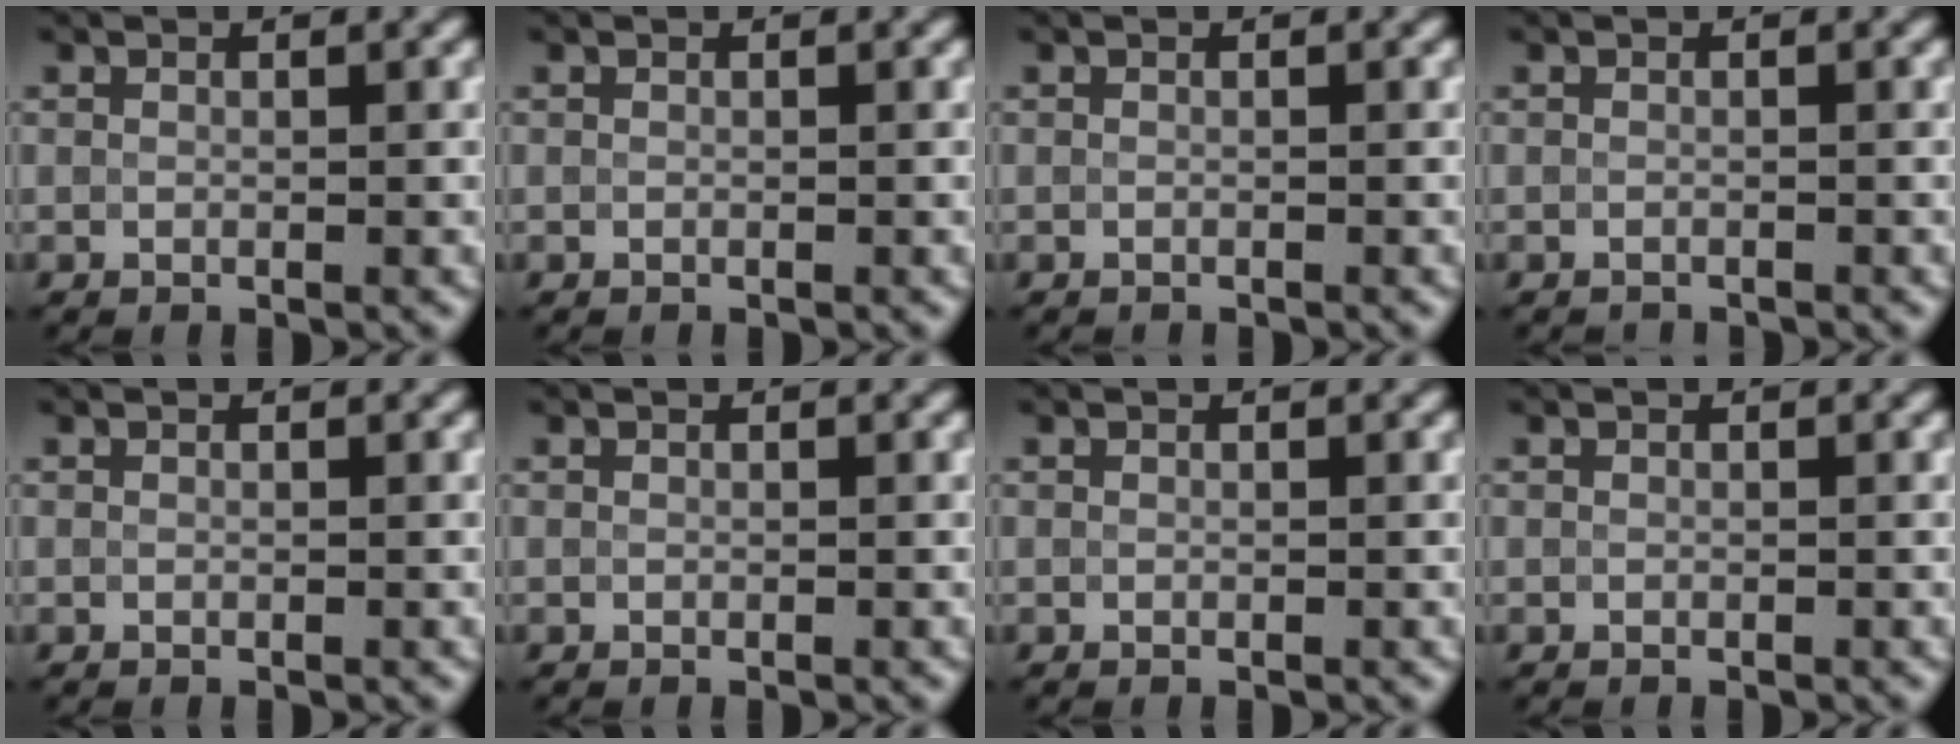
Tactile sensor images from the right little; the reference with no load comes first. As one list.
[{"total": 0.0}, {"total": 0.6, "force": [-0.6, 0.0, 0.0], "torque": [0.004, -0.004, -0.012]}, {"total": 1.1, "force": [-1.1, 0.0, 0.0], "torque": [0.003, -0.008, -0.020]}, {"total": 0.0}, {"total": 0.0}, {"total": 0.0}, {"total": 0.0}]